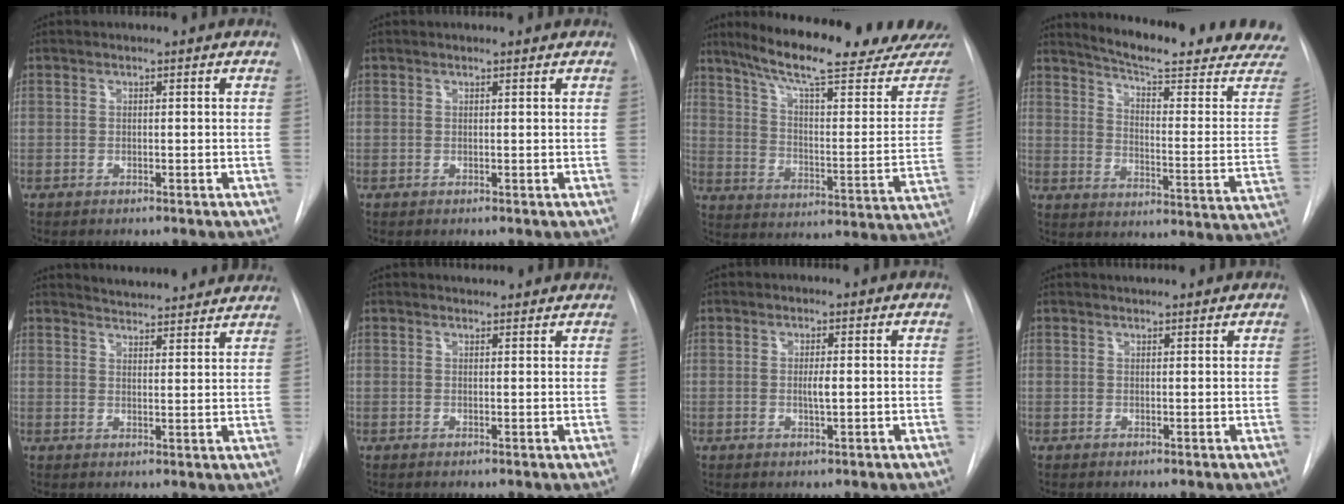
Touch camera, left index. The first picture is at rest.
{"total": 1.8, "force": [1.7, 0.3, 0.5], "torque": [-0.009, 0.009, 0.016]}
{"total": 26.1, "force": [22.3, 2.3, 13.4], "torque": [-0.199, -0.069, 0.297]}
{"total": 22.9, "force": [20.8, 1.1, 9.7], "torque": [-0.139, -0.099, 0.255]}
{"total": 15.1, "force": [14.5, 2.2, 3.6], "torque": [-0.043, -0.013, 0.171]}
{"total": 7.6, "force": [7.3, 1.4, 1.6], "torque": [-0.012, 0.010, 0.073]}
{"total": 1.5, "force": [-0.3, 0.0, 1.4], "torque": [-0.029, -0.006, -0.004]}
{"total": 4.7, "force": [4.4, 0.7, 1.5], "torque": [-0.021, 0.019, 0.049]}